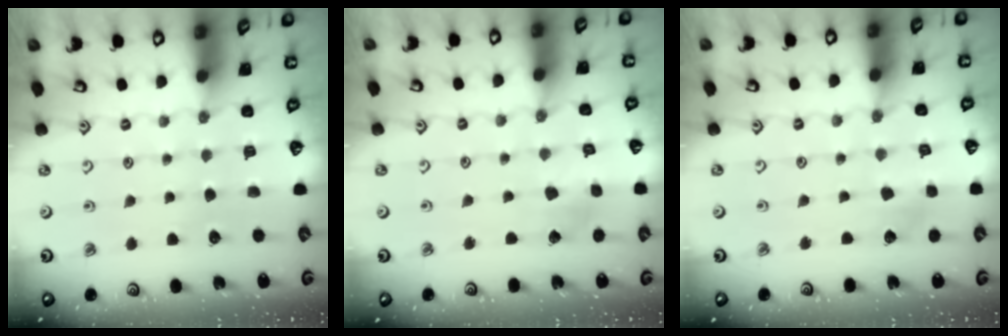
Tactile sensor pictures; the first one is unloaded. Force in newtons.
{"total": 3.0, "press": 3.0, "slide": 0.4}
{"total": 3.1, "press": 3.1, "slide": 0.3}